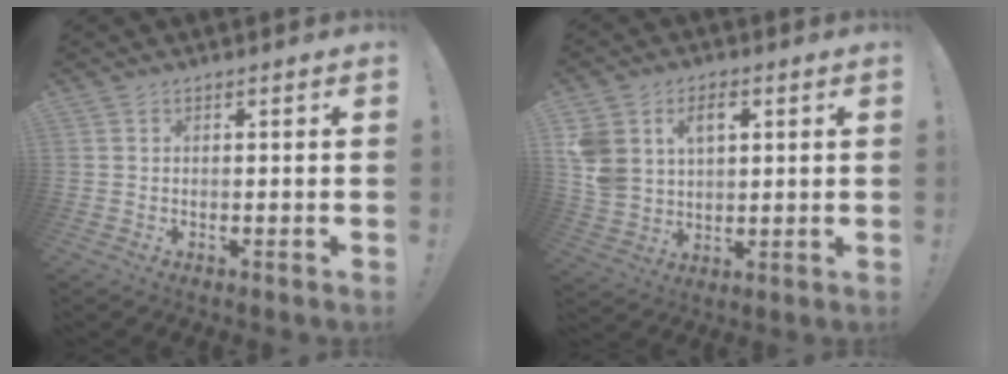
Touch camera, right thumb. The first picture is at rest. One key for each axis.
{"total": 9.3, "fx": 3.8, "fy": 7.0, "fz": 4.7, "tx": -0.087, "ty": -0.011, "tz": 0.075}